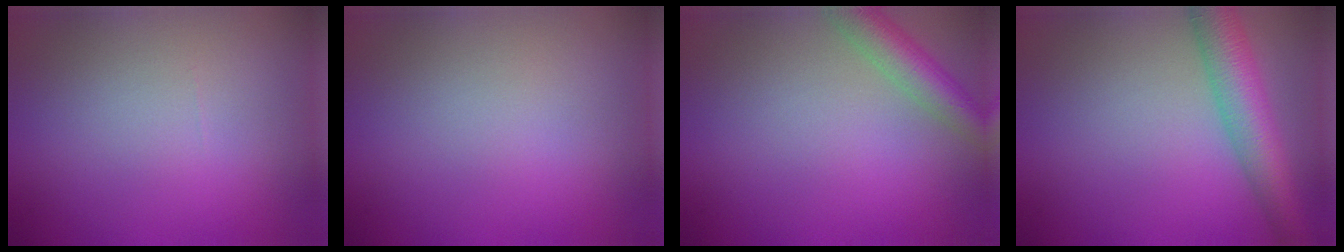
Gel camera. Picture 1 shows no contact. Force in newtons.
{"total": 0.0}
{"total": 3.9, "press": 3.9, "slide": 0.2}
{"total": 6.1, "press": 6.1, "slide": 0.2}